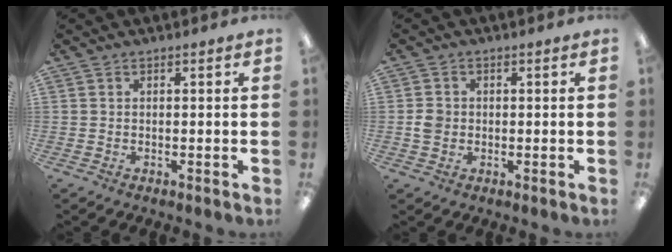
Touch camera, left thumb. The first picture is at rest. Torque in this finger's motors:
{"motor_torque": [0.01, 0.01, 0.04, -0.03, 0.01]}